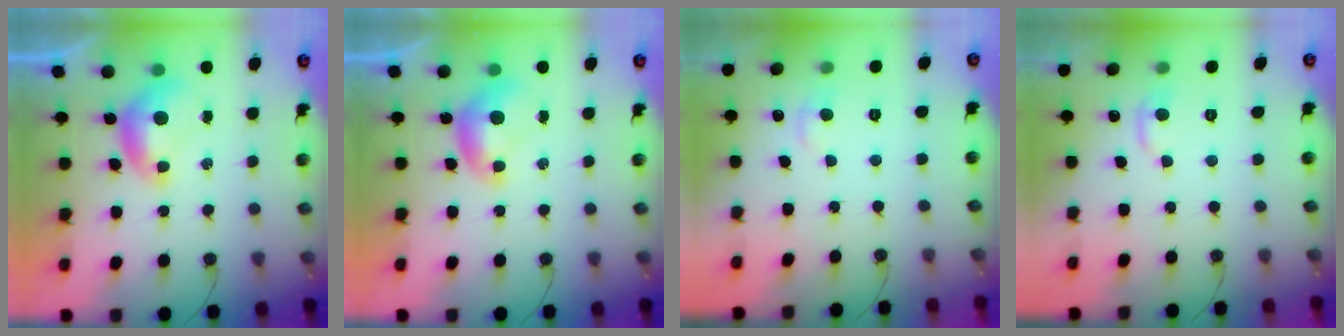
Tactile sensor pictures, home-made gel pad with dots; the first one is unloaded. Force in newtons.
{"total": 0.0}
{"total": 0.9, "press": 0.1, "slide": 0.9}
{"total": 1.0, "press": 0.4, "slide": 0.9}